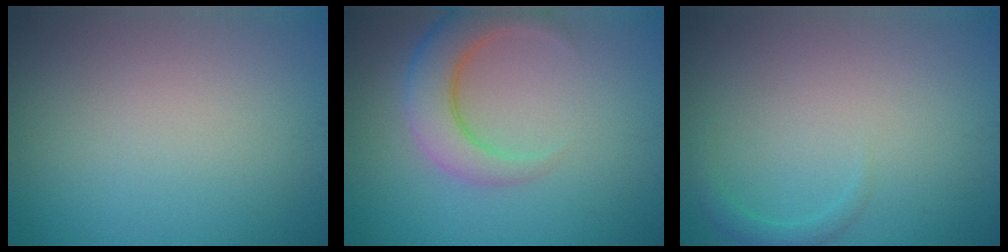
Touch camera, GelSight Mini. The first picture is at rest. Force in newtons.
{"total": 4.9, "press": 4.9, "slide": 0.2}
{"total": 1.2, "press": 1.1, "slide": 0.2}